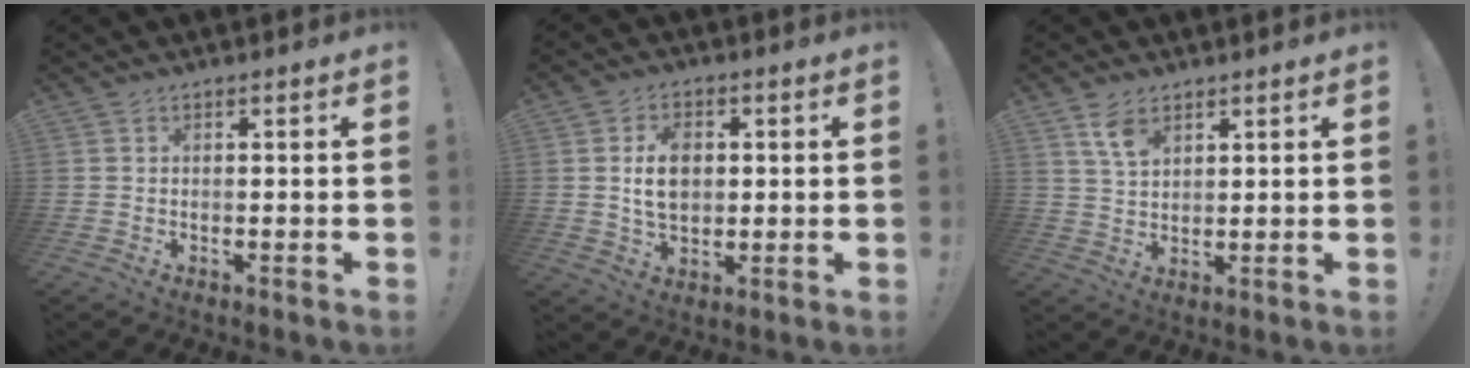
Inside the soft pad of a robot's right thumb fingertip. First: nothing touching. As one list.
[{"total": 9.0, "force": [1.2, 6.4, 6.1], "torque": [-0.086, 0.003, 0.021]}, {"total": 6.1, "force": [3.6, 3.3, 3.6], "torque": [-0.058, -0.020, 0.066]}]